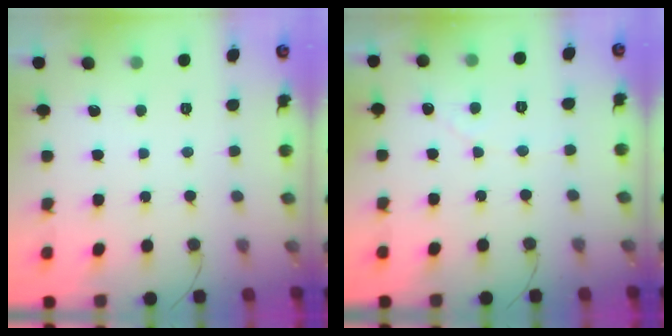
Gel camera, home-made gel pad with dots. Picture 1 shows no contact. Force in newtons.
{"total": 3.0, "press": 2.9, "slide": 0.3}